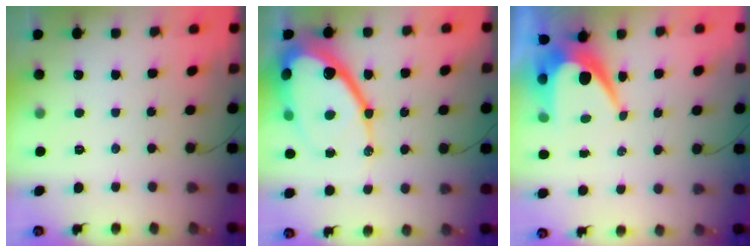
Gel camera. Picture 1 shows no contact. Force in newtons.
{"total": 25.5, "press": 25.4, "slide": 2.3}
{"total": 9.2, "press": 9.1, "slide": 0.6}